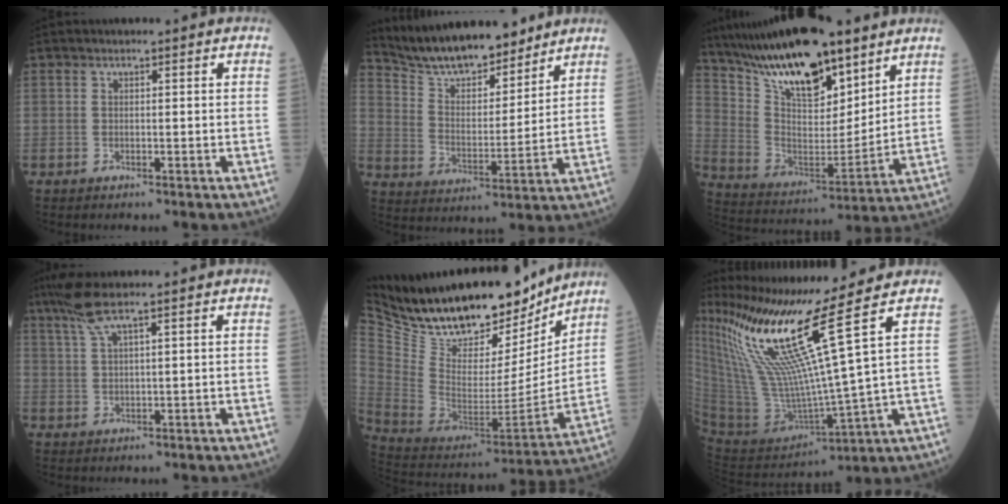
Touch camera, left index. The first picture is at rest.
{"total": 14.3, "force": [12.8, 3.3, 5.4], "torque": [-0.093, 0.002, 0.226]}
{"total": 19.6, "force": [14.3, 6.0, 11.9], "torque": [-0.221, 0.007, 0.263]}
{"total": 4.7, "force": [3.5, -0.5, 3.1], "torque": [-0.079, 0.008, 0.076]}
{"total": 26.3, "force": [21.7, 9.2, 11.6], "torque": [-0.220, -0.024, 0.345]}
{"total": 18.0, "force": [10.6, -3.0, 14.3], "torque": [-0.263, -0.028, 0.203]}